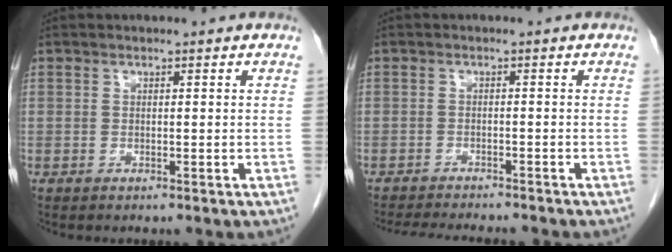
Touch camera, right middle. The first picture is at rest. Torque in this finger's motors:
{"motor_torque": [0.14, -0.14, 0.02, 0.01]}